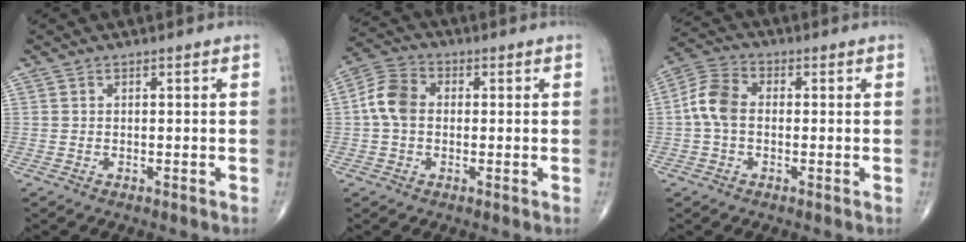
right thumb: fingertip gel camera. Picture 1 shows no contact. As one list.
[{"total": 7.1, "force": [0.1, 5.2, 4.8], "torque": [-0.093, 0.022, -0.008]}, {"total": 7.1, "force": [-0.3, 4.8, 5.3], "torque": [-0.106, 0.022, -0.017]}]